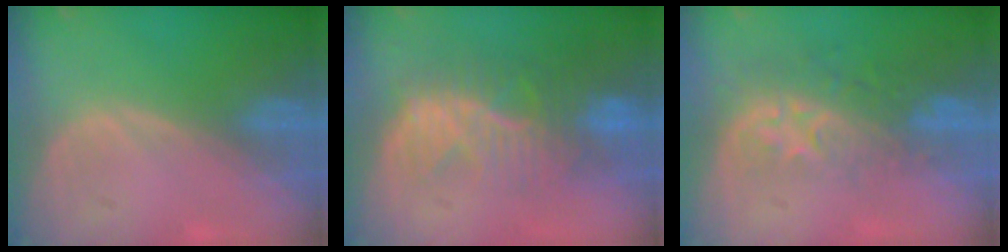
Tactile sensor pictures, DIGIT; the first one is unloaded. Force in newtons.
{"total": 10.0, "press": 8.7, "slide": 4.9}
{"total": 8.7, "press": 7.2, "slide": 5.0}